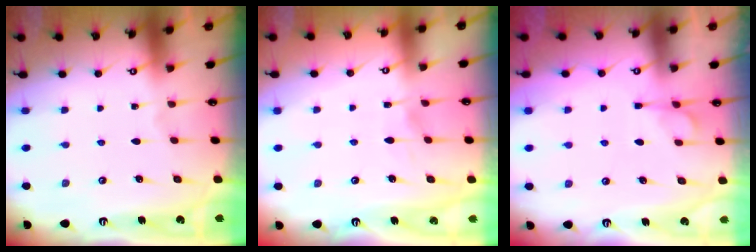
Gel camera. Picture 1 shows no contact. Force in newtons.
{"total": 3.2, "press": 3.2, "slide": 0.4}
{"total": 1.8, "press": 1.3, "slide": 1.3}